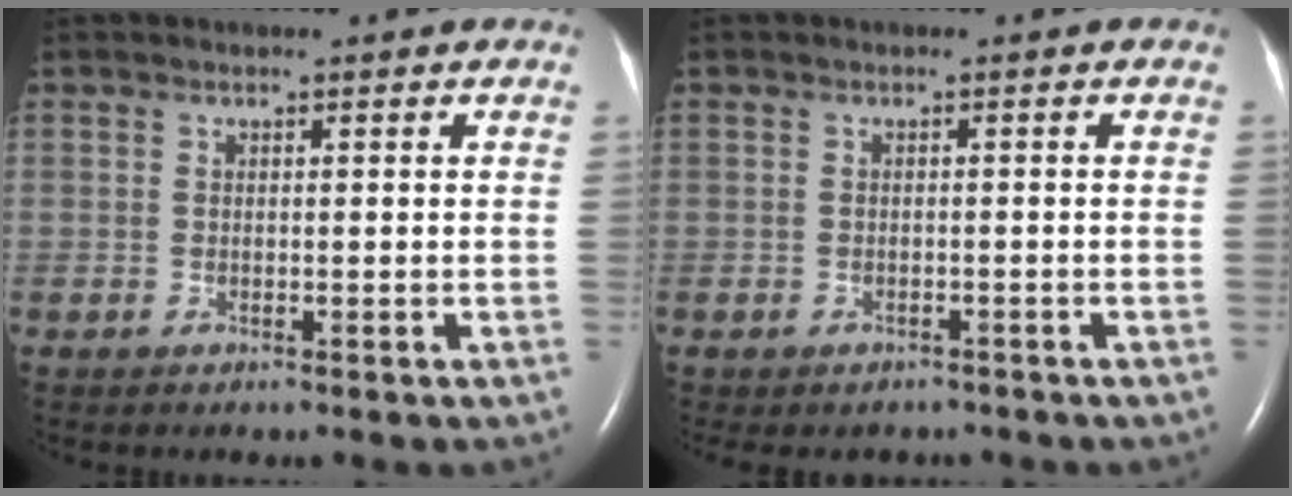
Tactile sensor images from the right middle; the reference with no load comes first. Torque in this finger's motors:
{"motor_torque": [0.54, -0.57, 0.06, 0.01]}